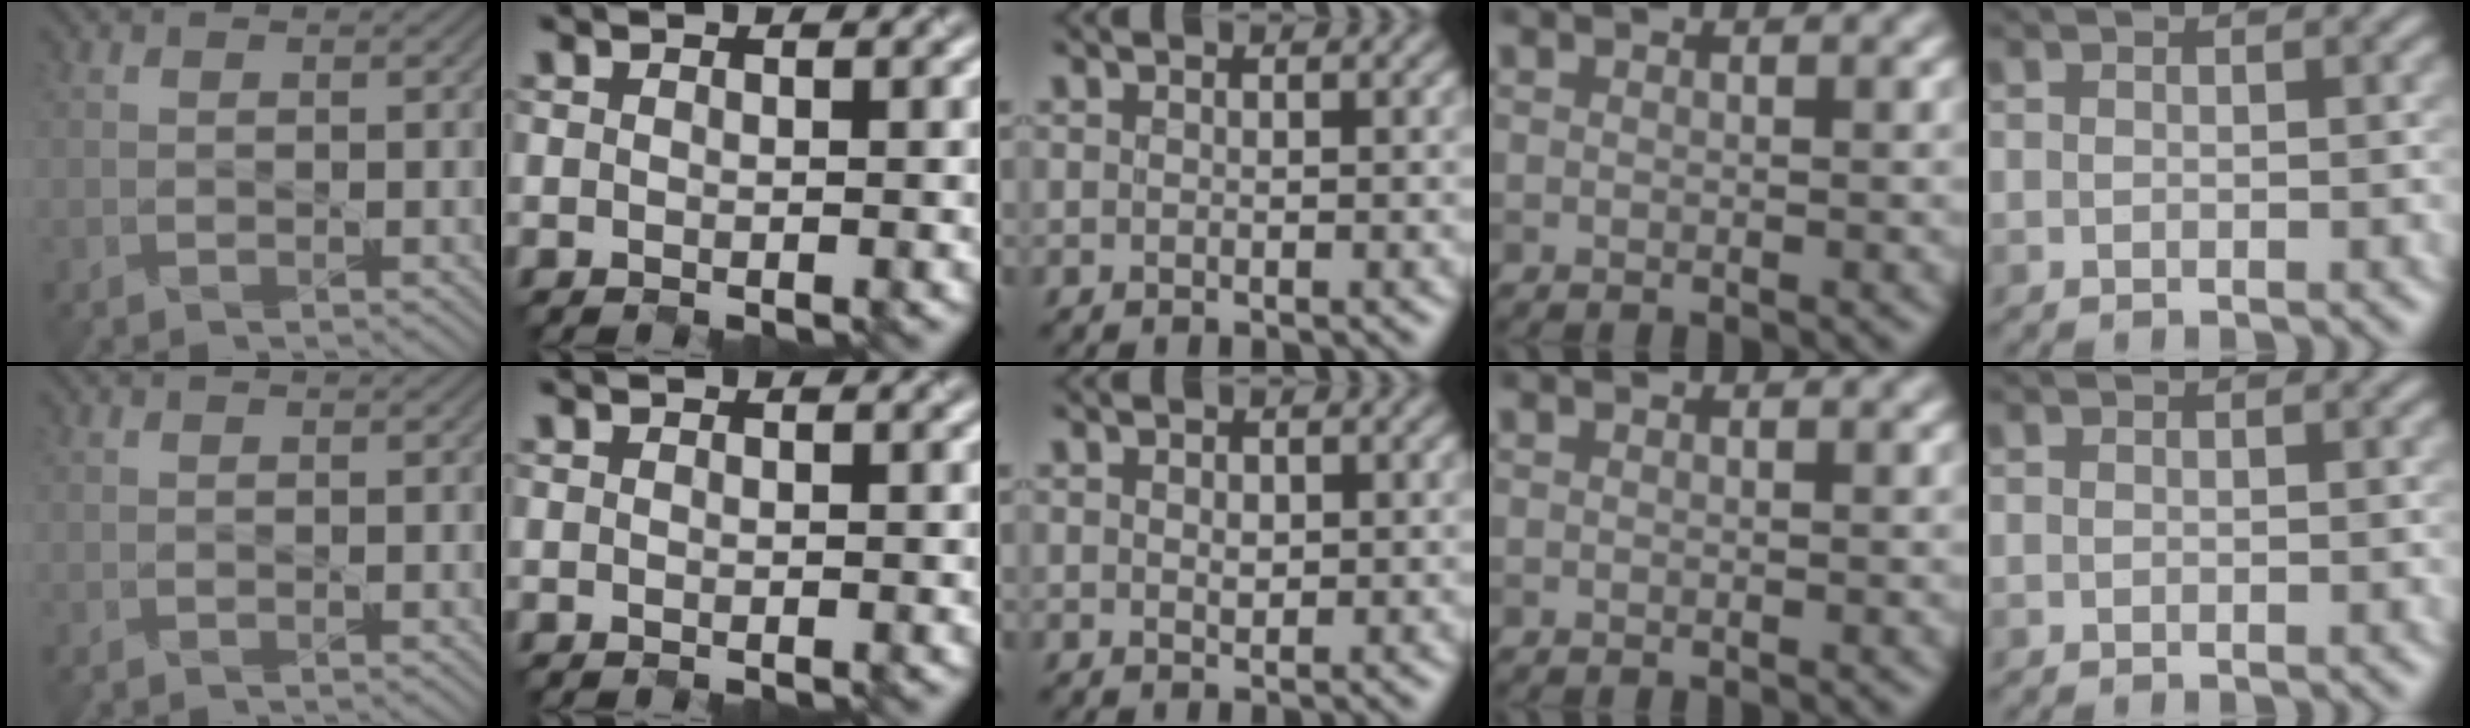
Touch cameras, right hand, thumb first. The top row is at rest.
{"middle": {"total": 0.8, "force": [0.1, 0.6, 0.5], "torque": [-0.009, -0.004, 0.005]}}